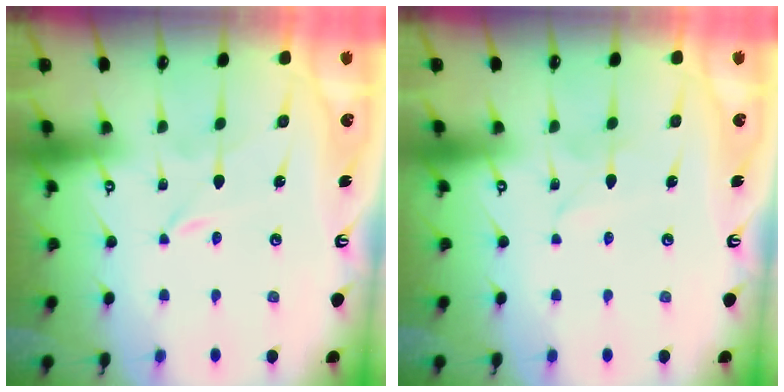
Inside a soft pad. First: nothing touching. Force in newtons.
{"total": 1.6, "press": 1.6, "slide": 0.1}